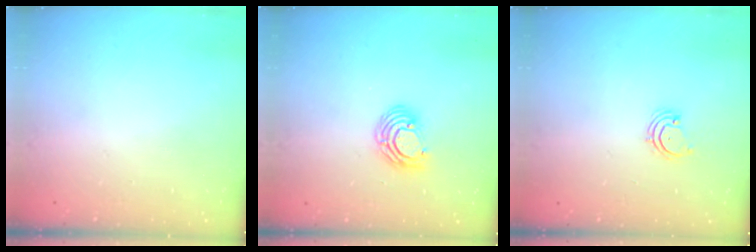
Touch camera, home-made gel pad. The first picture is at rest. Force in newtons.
{"total": 7.0, "press": 6.9, "slide": 0.8}
{"total": 2.1, "press": 2.1, "slide": 0.3}